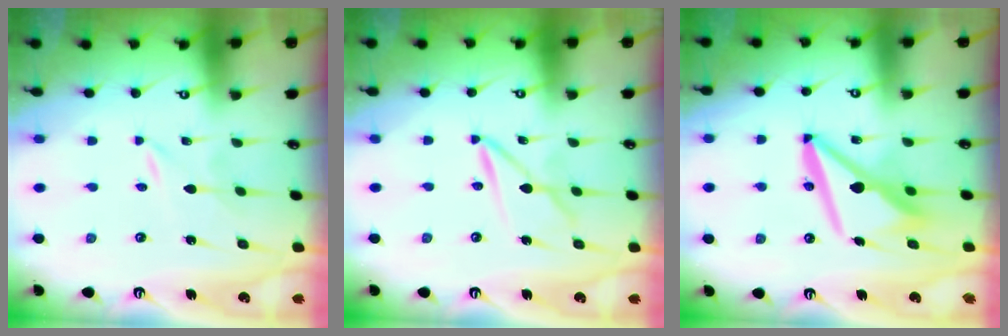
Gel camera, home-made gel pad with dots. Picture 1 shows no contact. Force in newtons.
{"total": 5.4, "press": 5.4, "slide": 0.4}
{"total": 11.8, "press": 11.7, "slide": 1.7}